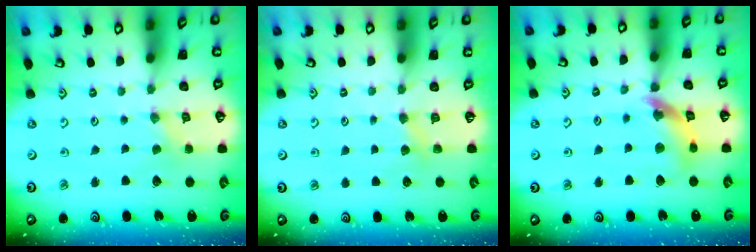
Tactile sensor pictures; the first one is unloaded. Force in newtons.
{"total": 3.8, "press": 3.8, "slide": 0.5}
{"total": 12.4, "press": 12.3, "slide": 1.5}